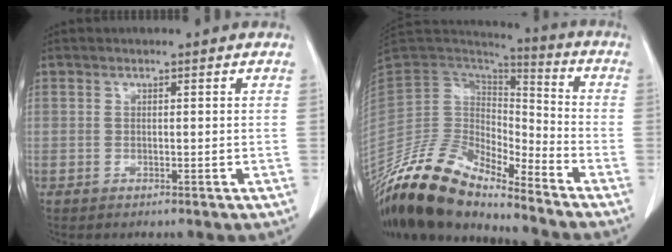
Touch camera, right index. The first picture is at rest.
{"total": 16.8, "force": [-14.7, 4.1, 7.1], "torque": [-0.128, 0.028, -0.279]}